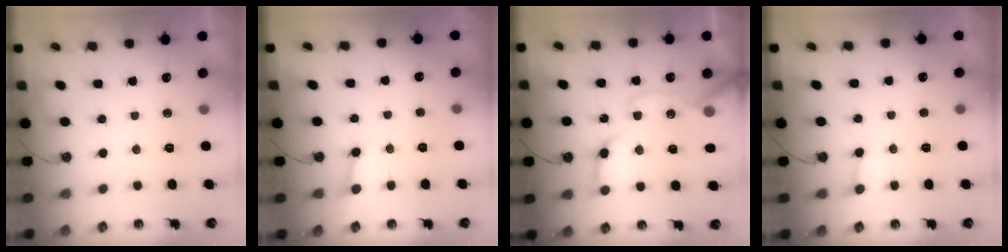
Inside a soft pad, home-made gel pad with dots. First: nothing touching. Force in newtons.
{"total": 2.0, "press": 2.0, "slide": 0.2}
{"total": 17.8, "press": 17.6, "slide": 2.3}
{"total": 2.8, "press": 2.8, "slide": 0.3}